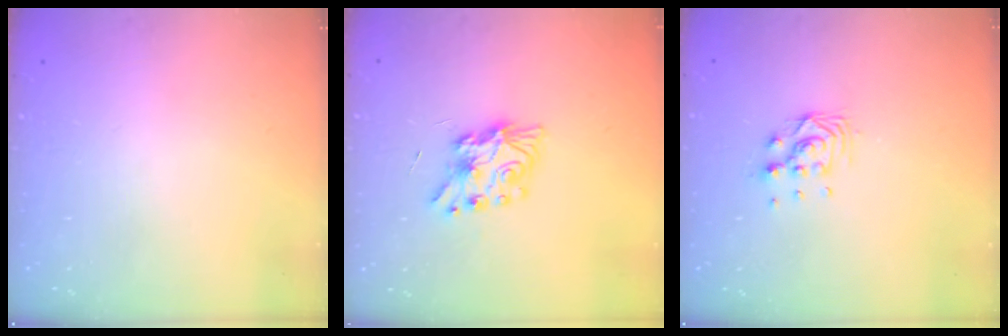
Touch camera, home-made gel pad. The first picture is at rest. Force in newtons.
{"total": 8.3, "press": 8.2, "slide": 0.2}
{"total": 7.8, "press": 7.8, "slide": 0.7}